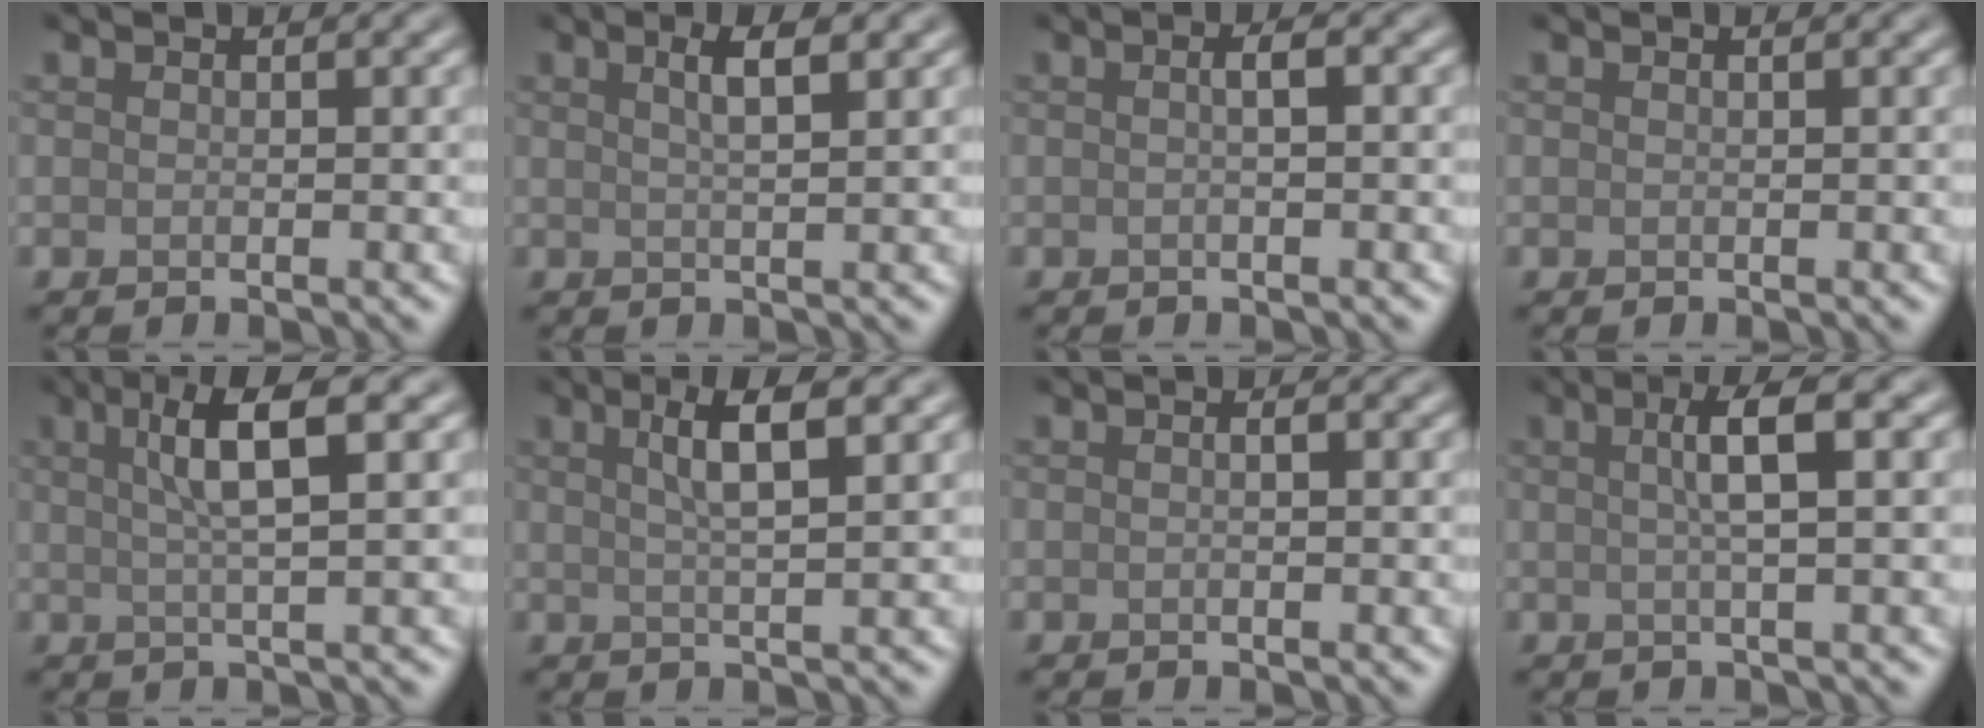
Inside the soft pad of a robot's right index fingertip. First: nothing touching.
{"total": 2.7, "force": [1.2, 0.7, 2.4], "torque": [-0.028, 0.007, 0.016]}
{"total": 1.3, "force": [0.0, 0.2, 1.3], "torque": [-0.022, 0.004, 0.000]}
{"total": 0.0}
{"total": 5.2, "force": [1.7, 1.0, 4.9], "torque": [-0.075, 0.009, 0.025]}
{"total": 4.3, "force": [1.7, 1.0, 3.8], "torque": [-0.055, 0.008, 0.026]}
{"total": 0.6, "force": [-0.1, 0.1, 0.5], "torque": [-0.011, 0.001, -0.001]}
{"total": 3.9, "force": [0.8, 0.7, 3.7], "torque": [-0.057, 0.009, 0.007]}